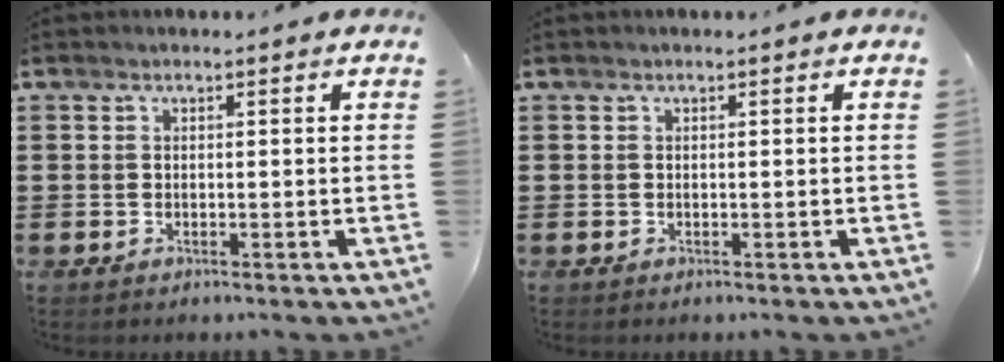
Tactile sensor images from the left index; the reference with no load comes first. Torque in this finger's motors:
{"motor_torque": [0.00, 0.00, 0.00, 0.00]}